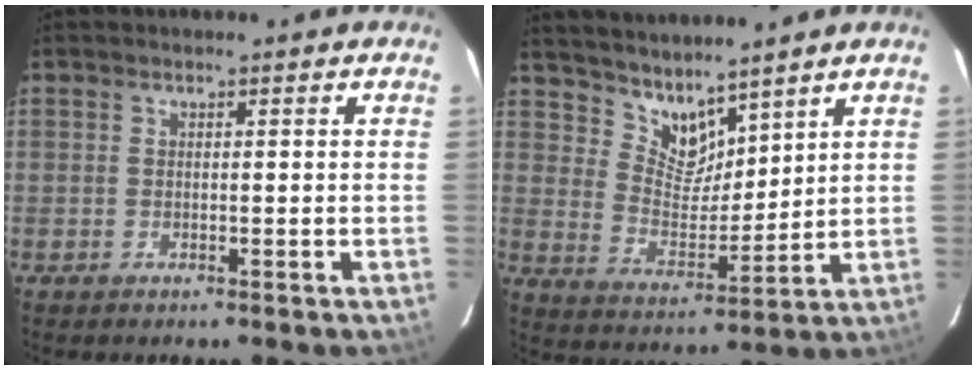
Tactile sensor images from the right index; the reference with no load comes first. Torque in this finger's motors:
{"motor_torque": [-0.02, 0.27, -0.02, 0.00]}